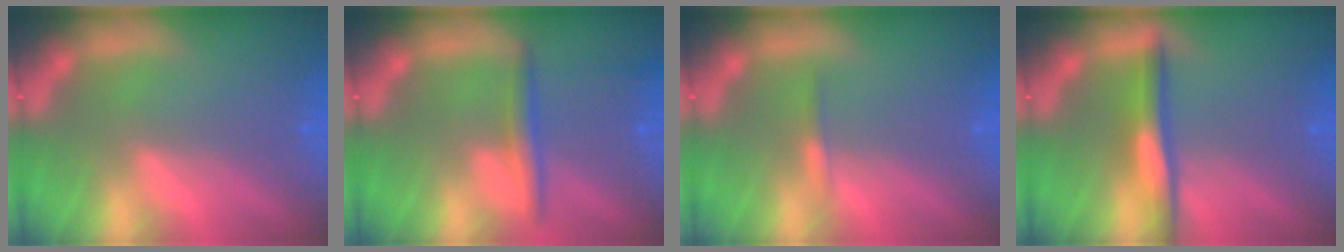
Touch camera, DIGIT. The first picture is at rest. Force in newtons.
{"total": 2.4}
{"total": 0.9}
{"total": 4.0}